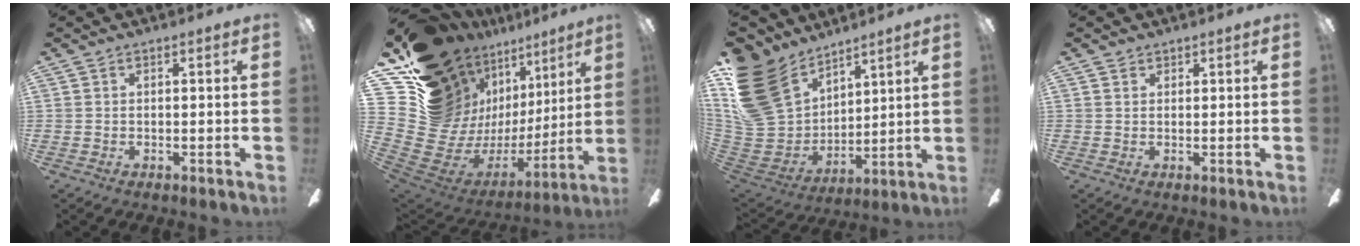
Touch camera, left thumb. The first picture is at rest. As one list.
[{"total": 21.0, "force": [12.2, 14.4, 9.1], "torque": [-0.172, -0.130, 0.280]}, {"total": 23.1, "force": [11.8, 16.3, 11.3], "torque": [-0.264, -0.061, 0.234]}, {"total": 1.1, "force": [0.9, 0.7, 0.1], "torque": [-0.003, 0.001, 0.017]}]